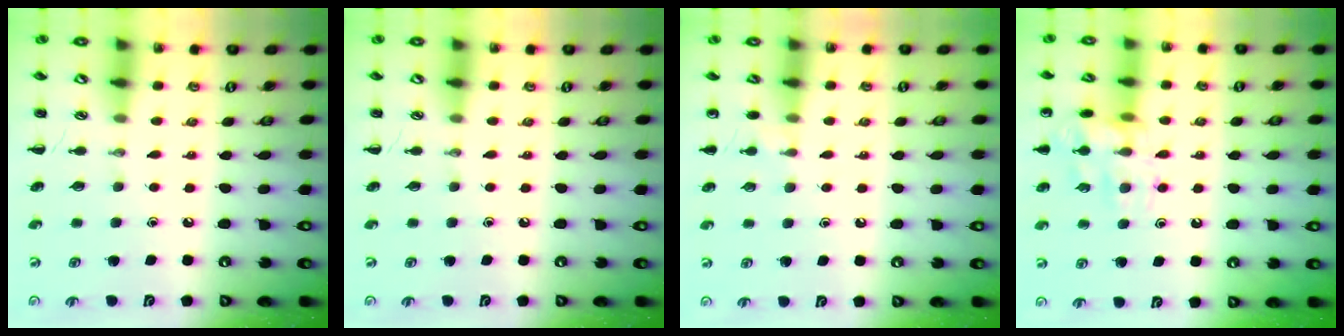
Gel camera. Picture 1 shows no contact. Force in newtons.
{"total": 0.0}
{"total": 5.9, "press": 5.7, "slide": 1.6}
{"total": 13.7, "press": 13.6, "slide": 1.4}